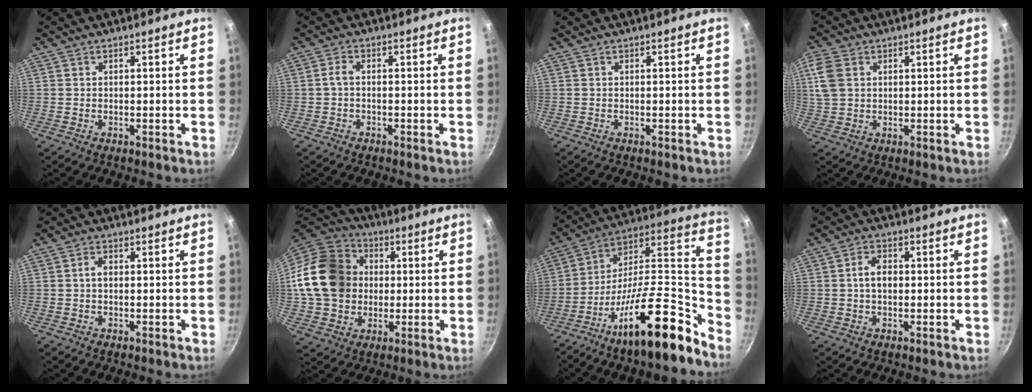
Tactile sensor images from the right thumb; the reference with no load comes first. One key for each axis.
{"total": 1.8, "fx": -0.6, "fy": 0.9, "fz": 1.4, "tx": -0.032, "ty": 0.013, "tz": -0.014}
{"total": 0.0}
{"total": 6.8, "fx": 2.0, "fy": 4.8, "fz": 4.3, "tx": -0.092, "ty": 0.002, "tz": 0.039}
{"total": 2.0, "fx": 0.1, "fy": 1.3, "fz": 1.5, "tx": -0.024, "ty": 0.007, "tz": 0.000}
{"total": 20.4, "fx": 1.2, "fy": 17.0, "fz": 11.1, "tx": -0.189, "ty": 0.036, "tz": 0.022}
{"total": 24.9, "fx": -16.0, "fy": 6.7, "fz": 17.9, "tx": -0.220, "ty": 0.098, "tz": -0.283}
{"total": 4.3, "fx": 0.1, "fy": 2.8, "fz": 3.2, "tx": -0.048, "ty": 0.013, "tz": -0.003}